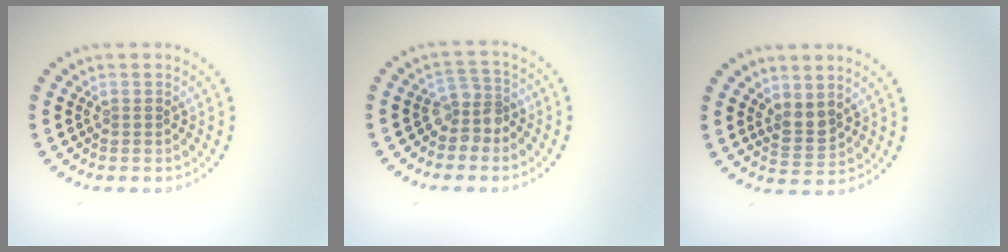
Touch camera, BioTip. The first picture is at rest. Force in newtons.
{"total": 2.5, "press": 1.9, "slide": 1.6}
{"total": 2.0, "press": 1.8, "slide": 1.0}